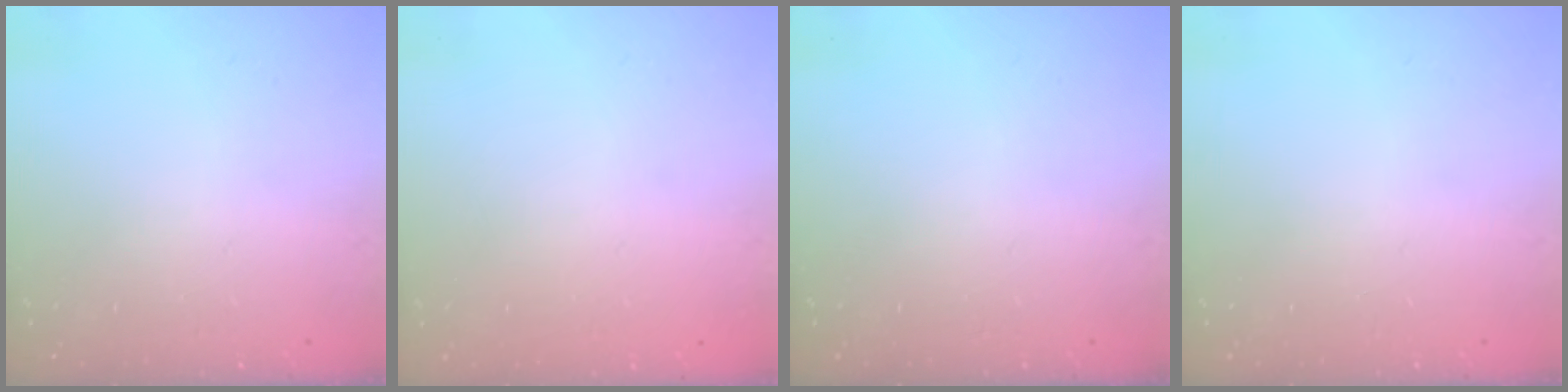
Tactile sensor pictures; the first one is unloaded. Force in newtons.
{"total": 0.0}
{"total": 0.0}
{"total": 0.0}